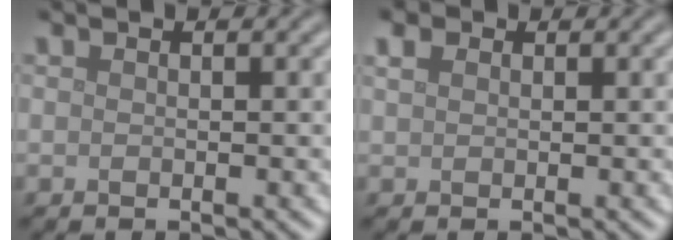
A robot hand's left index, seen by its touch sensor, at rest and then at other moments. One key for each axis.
{"total": 1.3, "fx": 0.7, "fy": 0.8, "fz": 0.6, "tx": -0.011, "ty": 0.007, "tz": 0.012}